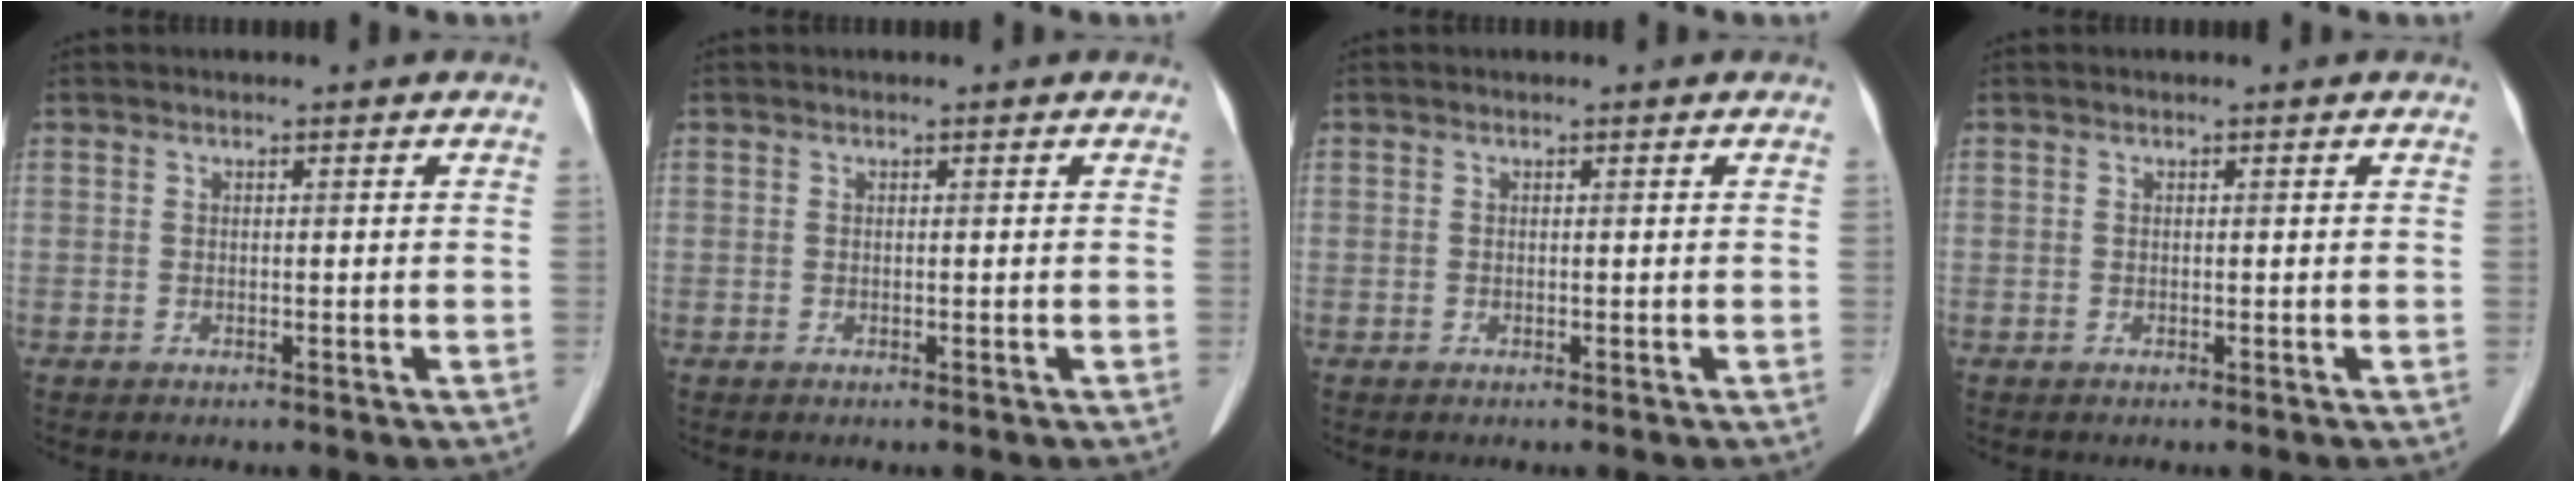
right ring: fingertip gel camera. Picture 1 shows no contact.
{"total": 0.0}
{"total": 0.0}
{"total": 0.0}